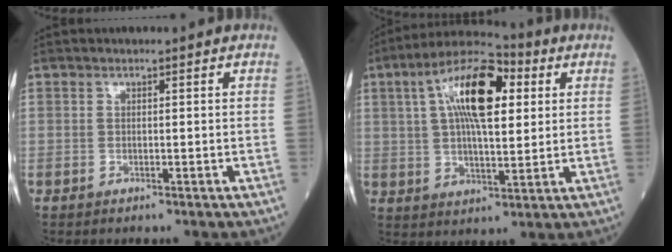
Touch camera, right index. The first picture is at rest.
{"total": 14.7, "force": [4.5, 4.8, 13.1], "torque": [-0.242, 0.029, 0.072]}